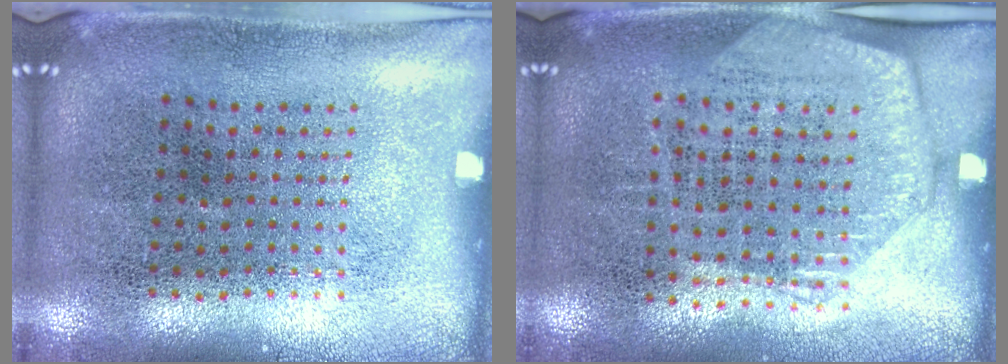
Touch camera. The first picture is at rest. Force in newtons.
{"total": 1.4, "press": 1.3, "slide": 0.6}